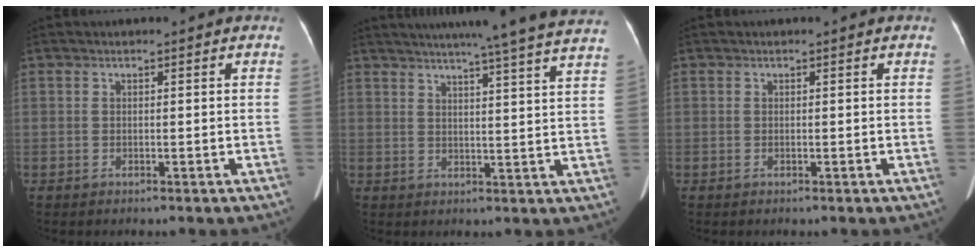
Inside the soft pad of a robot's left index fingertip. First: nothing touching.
{"total": 22.5, "force": [20.0, -1.3, 10.2], "torque": [-0.157, -0.028, 0.241]}
{"total": 0.0}